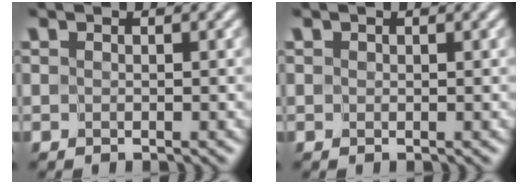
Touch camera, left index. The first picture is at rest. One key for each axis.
{"total": 0.0}